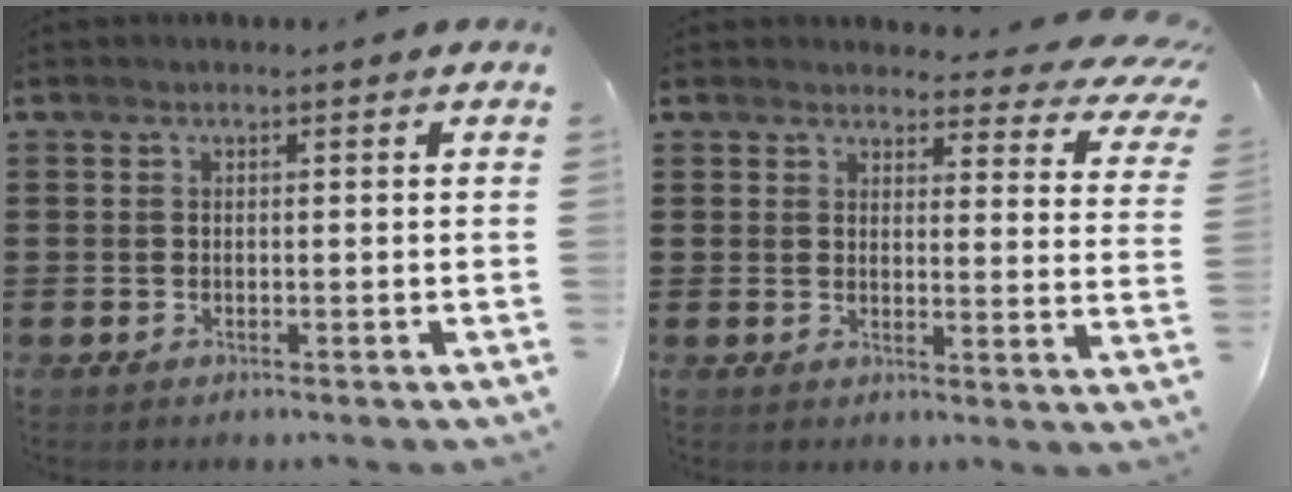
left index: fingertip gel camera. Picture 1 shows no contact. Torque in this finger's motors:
{"motor_torque": [2.14, 0.00, 0.70, 0.08]}